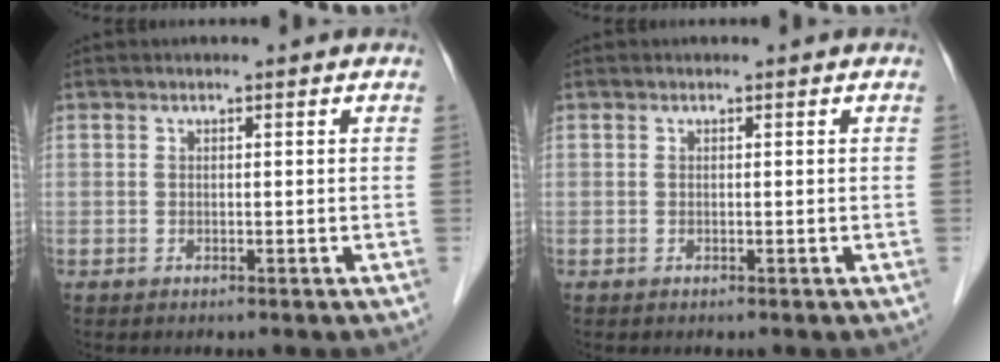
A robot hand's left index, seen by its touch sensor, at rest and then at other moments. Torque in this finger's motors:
{"motor_torque": [0.01, 0.00, -0.01, 0.00]}